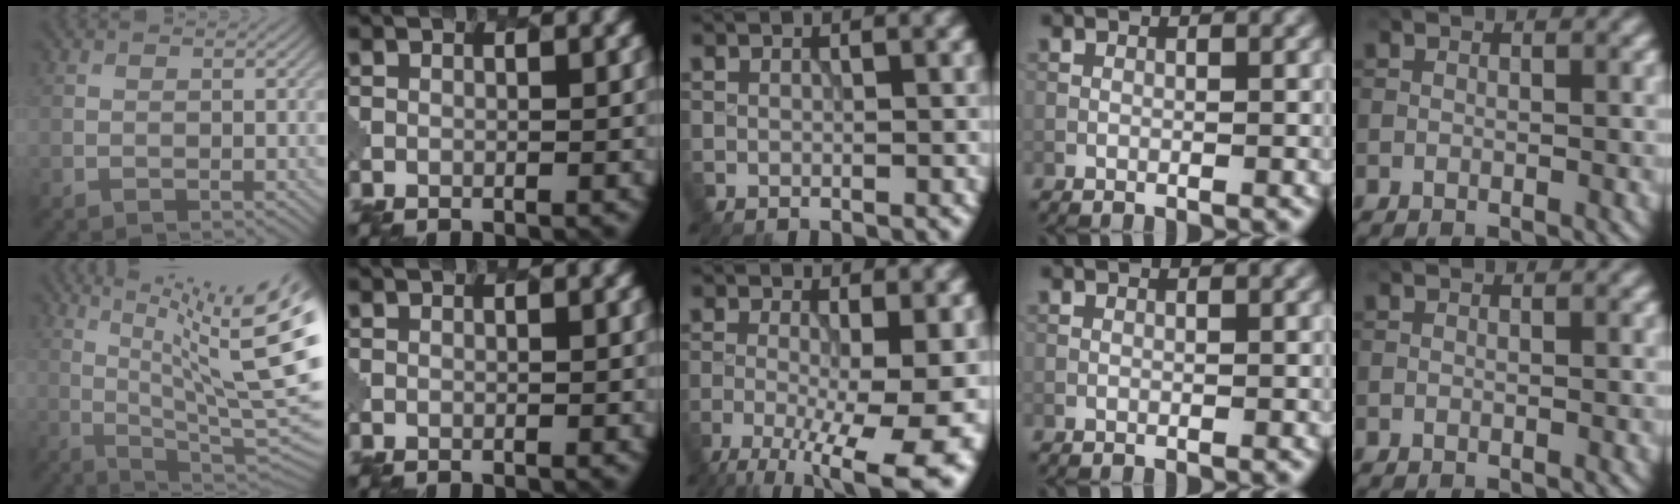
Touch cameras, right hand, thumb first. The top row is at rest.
{"thumb": {"total": 18.1, "force": [6.1, 4.2, 16.5], "torque": [-0.226, 0.015, 0.104]}, "middle": {"total": 11.6, "force": [-3.9, 4.1, 10.1], "torque": [-0.164, -0.022, -0.051]}}